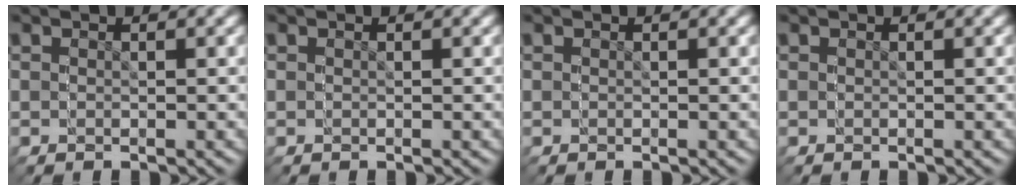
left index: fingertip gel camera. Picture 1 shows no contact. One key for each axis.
{"total": 0.0}
{"total": 0.0}
{"total": 0.0}